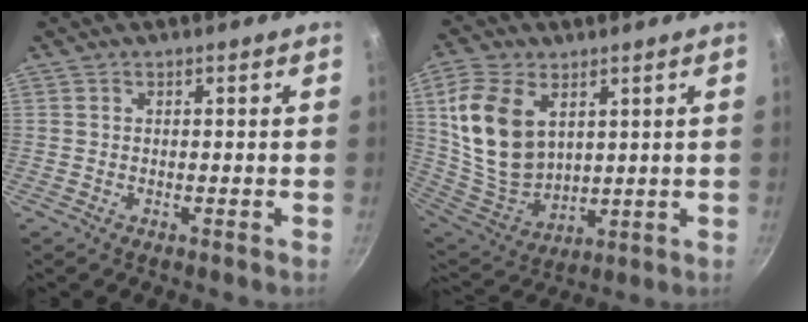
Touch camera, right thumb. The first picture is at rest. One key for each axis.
{"total": 16.0, "fx": 5.0, "fy": 10.5, "fz": 11.0, "tx": -0.197, "ty": -0.029, "tz": 0.117}